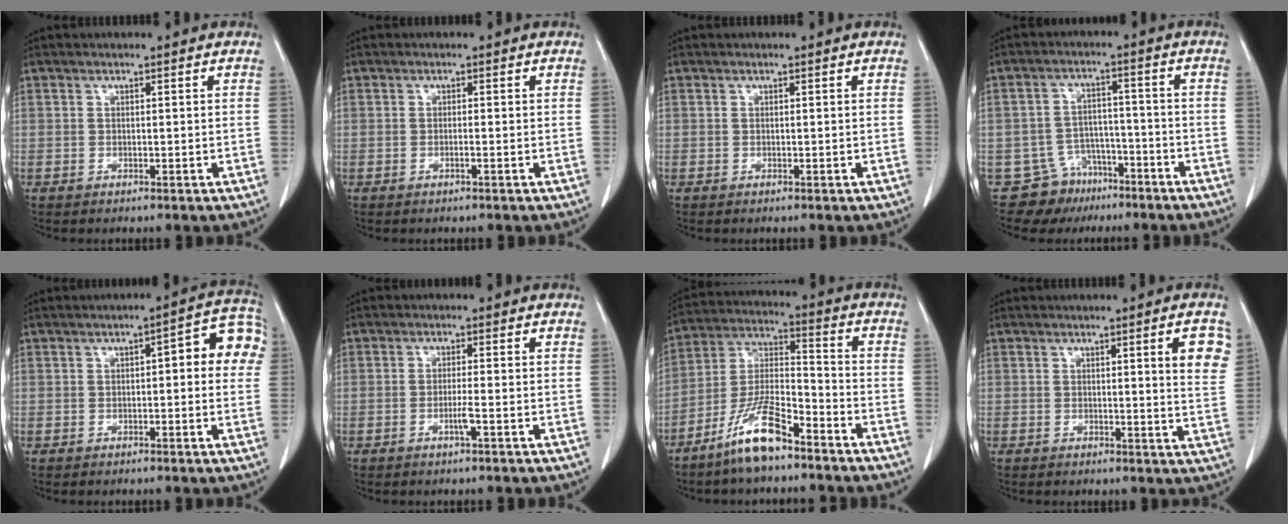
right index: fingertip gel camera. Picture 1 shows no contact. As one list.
[{"total": 0.6, "force": [-0.3, -0.1, 0.5], "torque": [-0.009, 0.001, -0.005]}, {"total": 0.0}, {"total": 7.8, "force": [-5.5, 5.5, 0.1], "torque": [0.003, 0.034, -0.082]}, {"total": 7.9, "force": [1.3, 2.2, 7.5], "torque": [-0.083, 0.032, 0.007]}, {"total": 2.0, "force": [-0.9, -0.3, 1.8], "torque": [-0.035, -0.003, -0.017]}, {"total": 11.9, "force": [-8.3, 2.7, 8.0], "torque": [-0.169, -0.002, -0.158]}, {"total": 5.5, "force": [2.1, 0.4, 5.1], "torque": [-0.052, -0.007, 0.020]}]